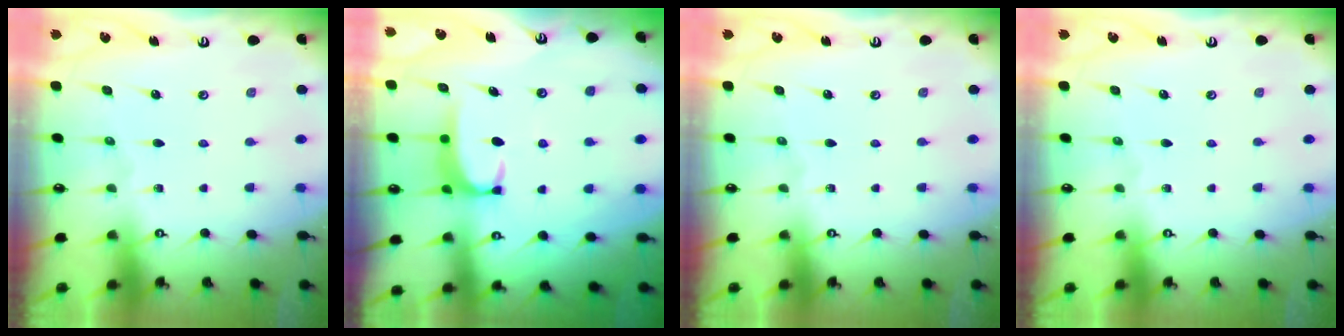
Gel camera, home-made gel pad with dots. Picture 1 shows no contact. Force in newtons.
{"total": 2.0, "press": 2.0, "slide": 0.5}
{"total": 0.0}
{"total": 0.0}